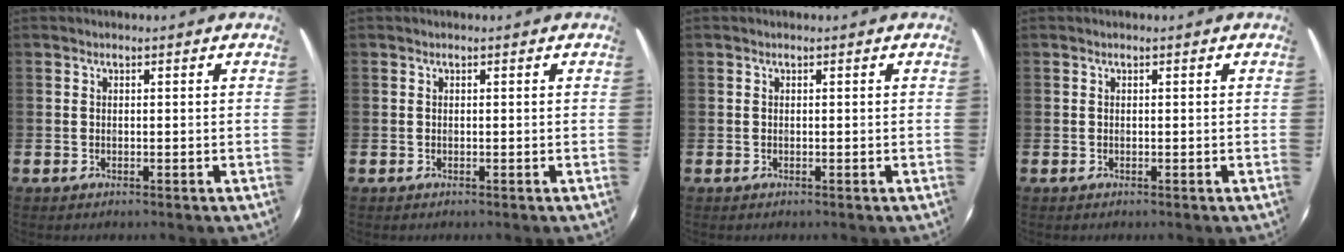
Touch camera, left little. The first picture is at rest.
{"total": 0.0}
{"total": 0.0}
{"total": 0.0}